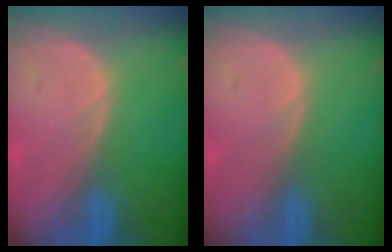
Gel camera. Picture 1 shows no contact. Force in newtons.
{"total": 0.0}